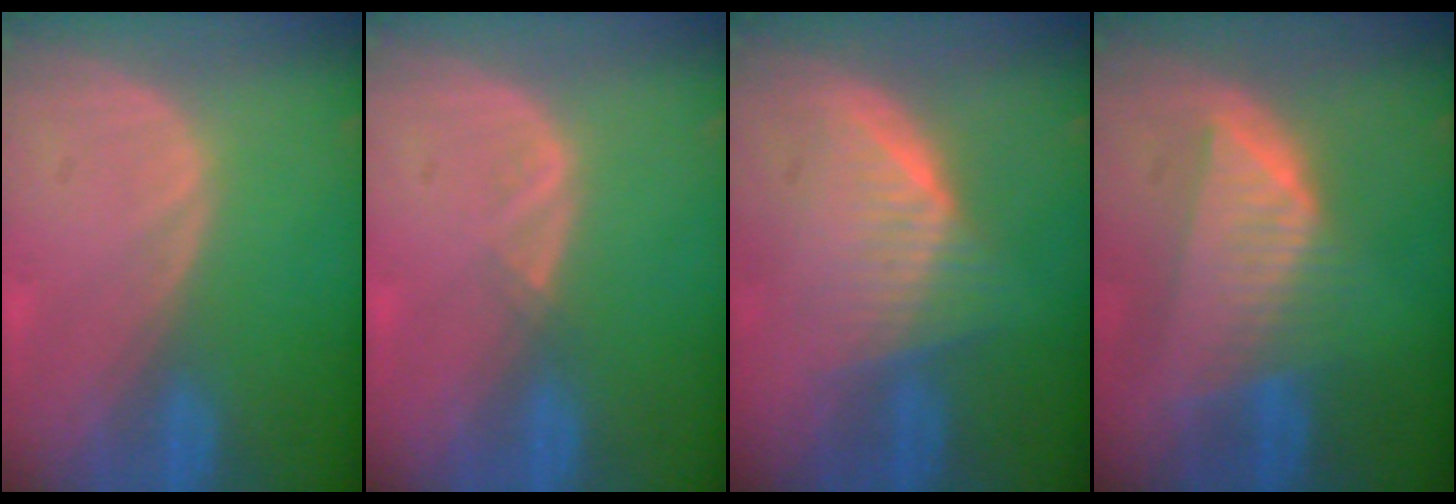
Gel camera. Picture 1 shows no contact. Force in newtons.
{"total": 1.0, "press": 0.9, "slide": 0.5}
{"total": 6.1, "press": 6.0, "slide": 1.0}
{"total": 7.6, "press": 7.1, "slide": 2.9}